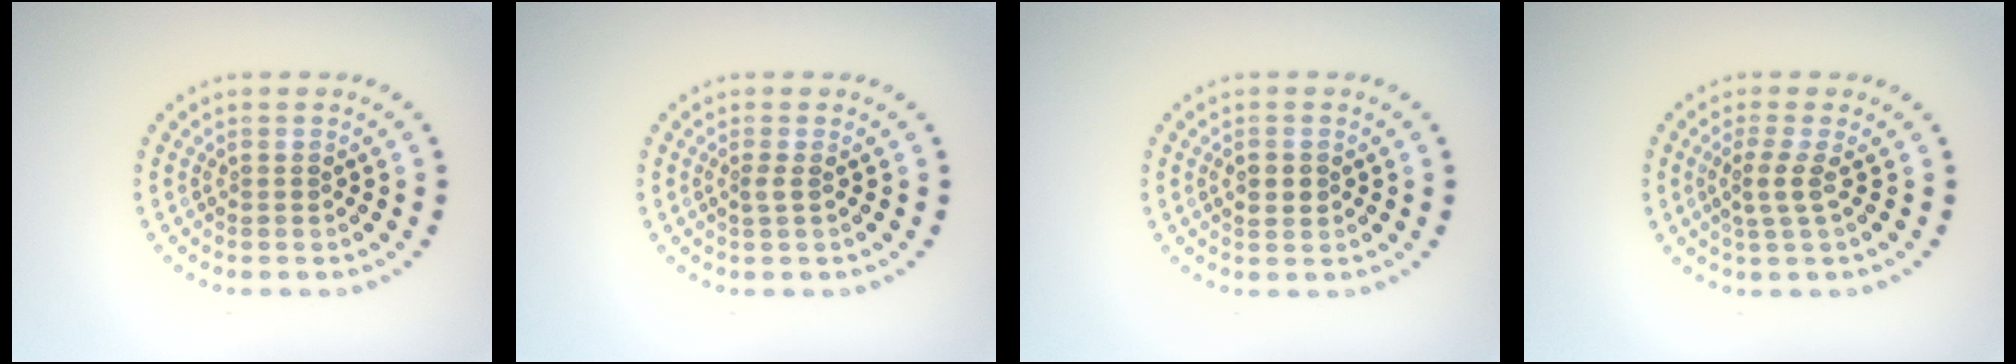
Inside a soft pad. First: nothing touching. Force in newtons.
{"total": 0.9, "press": 0.6, "slide": 0.7}
{"total": 1.5, "press": 1.5, "slide": 0.0}
{"total": 1.9, "press": 1.5, "slide": 1.2}